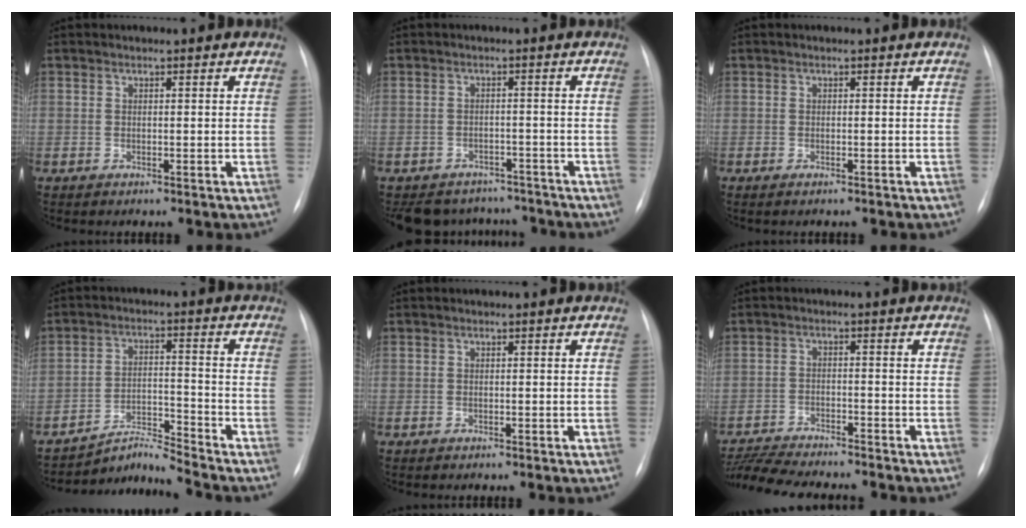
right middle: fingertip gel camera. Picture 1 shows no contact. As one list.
[{"total": 10.0, "force": [-9.0, 4.3, 1.2], "torque": [-0.016, 0.014, -0.112]}, {"total": 1.2, "force": [-0.9, 0.2, 0.7], "torque": [-0.013, -0.002, -0.010]}, {"total": 5.8, "force": [-5.5, -1.8, -0.7], "torque": [-0.004, 0.002, -0.092]}, {"total": 0.0}, {"total": 12.5, "force": [-11.5, 1.2, 4.8], "torque": [-0.082, -0.002, -0.179]}]